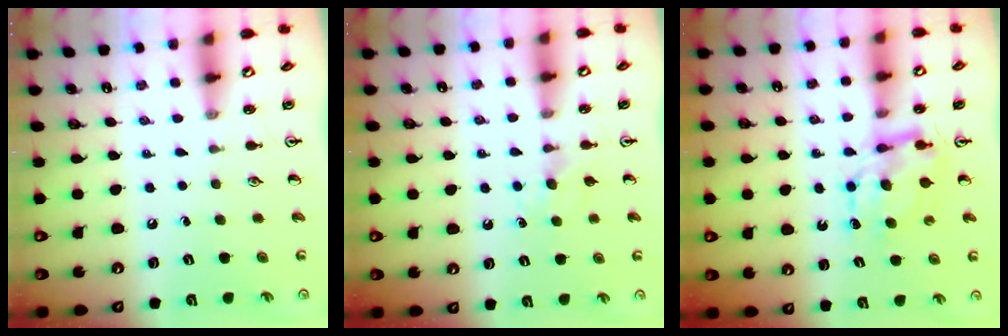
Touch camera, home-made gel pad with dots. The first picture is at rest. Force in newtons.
{"total": 4.4, "press": 4.3, "slide": 0.5}
{"total": 7.4, "press": 7.4, "slide": 0.5}